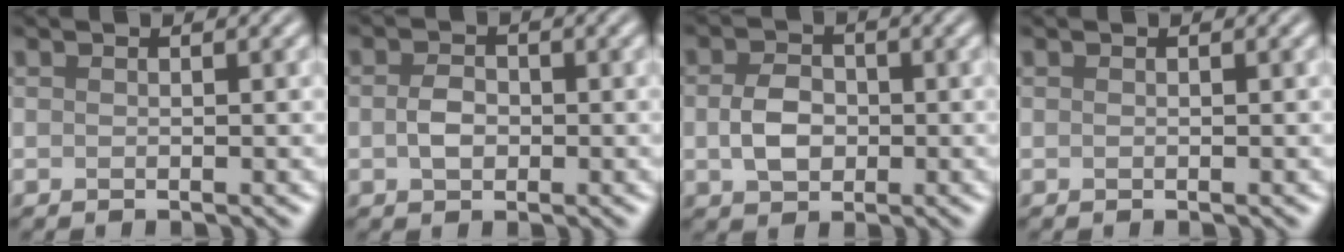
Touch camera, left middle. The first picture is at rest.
{"total": 2.3, "force": [-0.2, 1.6, 1.6], "torque": [-0.033, 0.001, -0.007]}
{"total": 3.5, "force": [-0.3, 2.6, 2.4], "torque": [-0.050, -0.001, -0.010]}
{"total": 0.0}